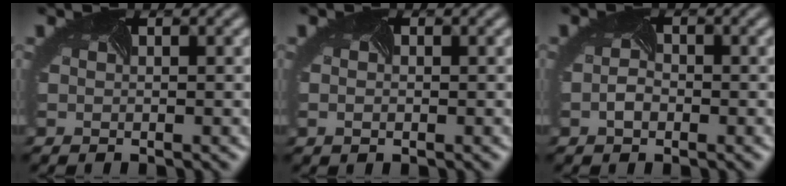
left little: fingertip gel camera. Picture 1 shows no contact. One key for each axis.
{"total": 0.7, "fx": -0.1, "fy": 0.4, "fz": 0.5, "tx": -0.010, "ty": -0.002, "tz": -0.001}
{"total": 1.1, "fx": -0.6, "fy": 0.6, "fz": 0.7, "tx": -0.024, "ty": -0.003, "tz": -0.013}